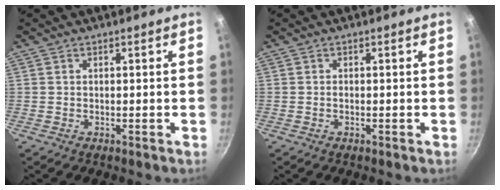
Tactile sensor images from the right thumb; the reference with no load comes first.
{"total": 1.3, "force": [-0.2, 0.9, 0.9], "torque": [-0.013, 0.003, -0.005]}